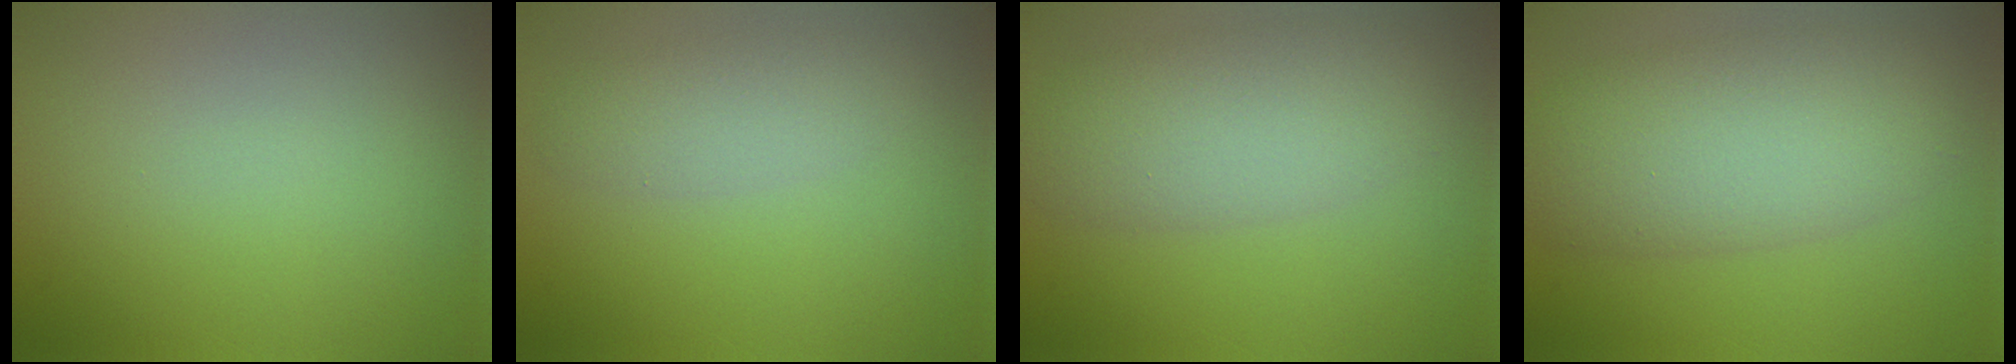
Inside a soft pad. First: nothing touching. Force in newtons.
{"total": 2.4, "press": 2.4, "slide": 0.1}
{"total": 5.3, "press": 5.3, "slide": 0.4}
{"total": 7.6, "press": 7.6, "slide": 0.3}